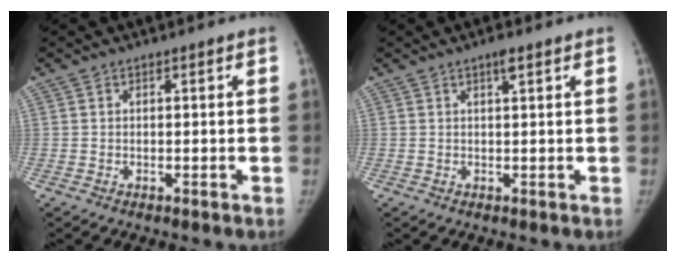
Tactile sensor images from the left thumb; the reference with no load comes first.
{"total": 1.7, "force": [1.0, 0.3, 1.3], "torque": [-0.023, -0.001, 0.016]}